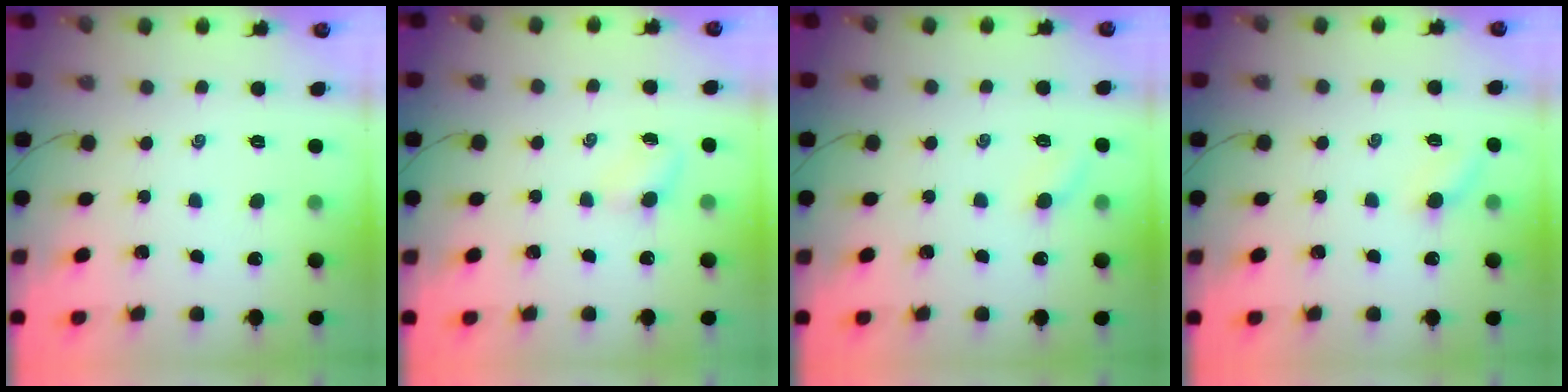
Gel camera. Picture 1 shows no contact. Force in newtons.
{"total": 2.8, "press": 2.6, "slide": 0.9}
{"total": 5.3, "press": 5.1, "slide": 1.6}
{"total": 3.7, "press": 3.6, "slide": 0.9}